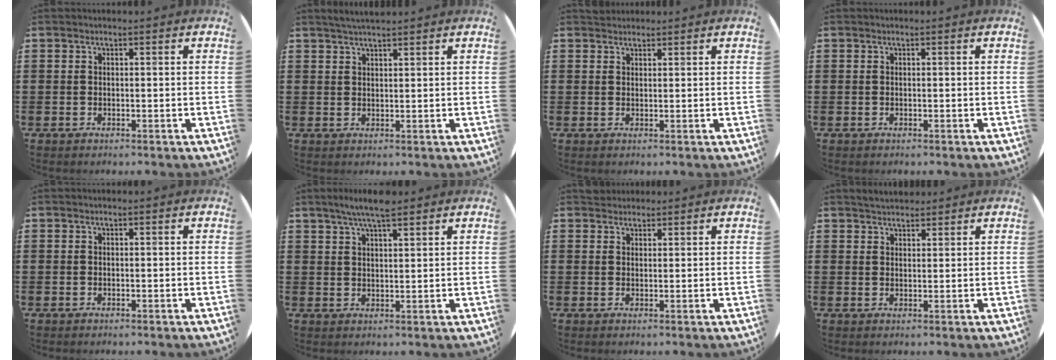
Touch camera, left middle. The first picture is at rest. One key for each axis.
{"total": 2.2, "fx": 2.1, "fy": 0.1, "fz": 0.6, "tx": -0.015, "ty": 0.002, "tz": 0.039}
{"total": 1.1, "fx": 1.1, "fy": 0.3, "fz": -0.1, "tx": 0.002, "ty": 0.003, "tz": 0.021}
{"total": 0.0}
{"total": 0.0}
{"total": 5.0, "fx": 4.2, "fy": 0.7, "fz": 2.6, "tx": -0.059, "ty": -0.004, "tz": 0.075}
{"total": 1.5, "fx": 1.4, "fy": 0.4, "fz": -0.2, "tx": 0.011, "ty": 0.000, "tz": 0.027}
{"total": 2.4, "fx": 2.3, "fy": 0.5, "fz": 0.2, "tx": -0.006, "ty": 0.000, "tz": 0.044}